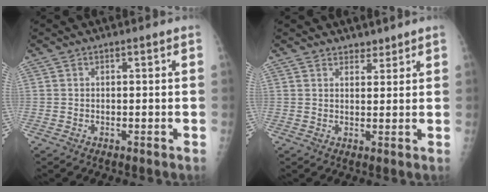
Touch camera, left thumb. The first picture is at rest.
{"total": 2.3, "force": [2.0, 1.0, 0.2], "torque": [0.013, -0.014, 0.028]}